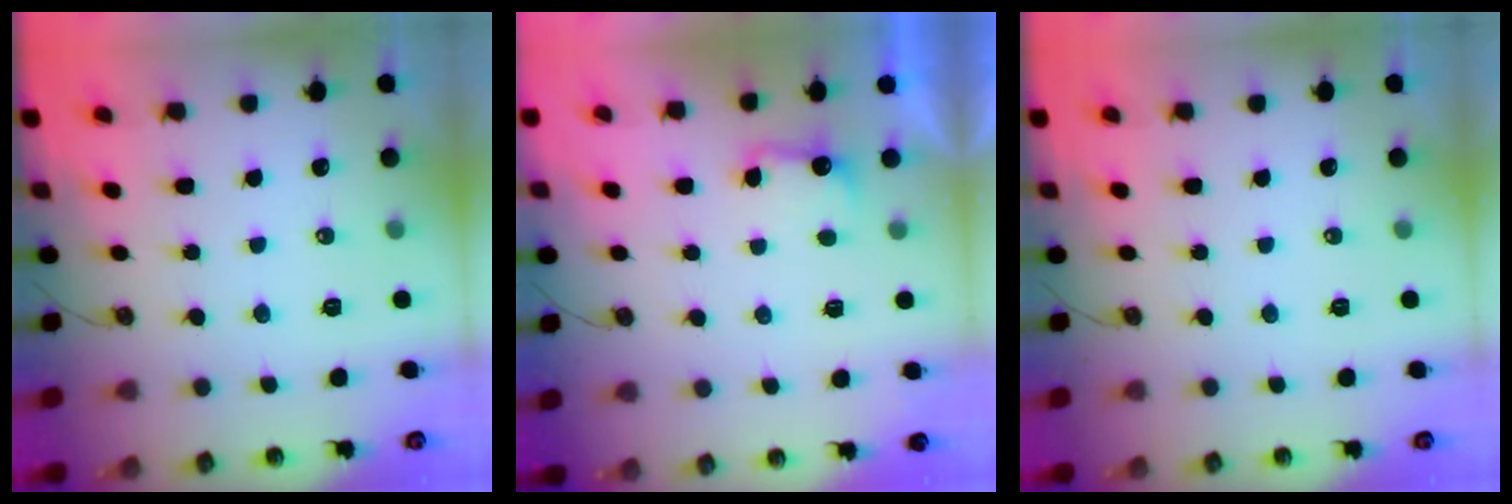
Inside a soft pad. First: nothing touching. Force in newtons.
{"total": 3.1, "press": 3.0, "slide": 1.0}
{"total": 0.0}